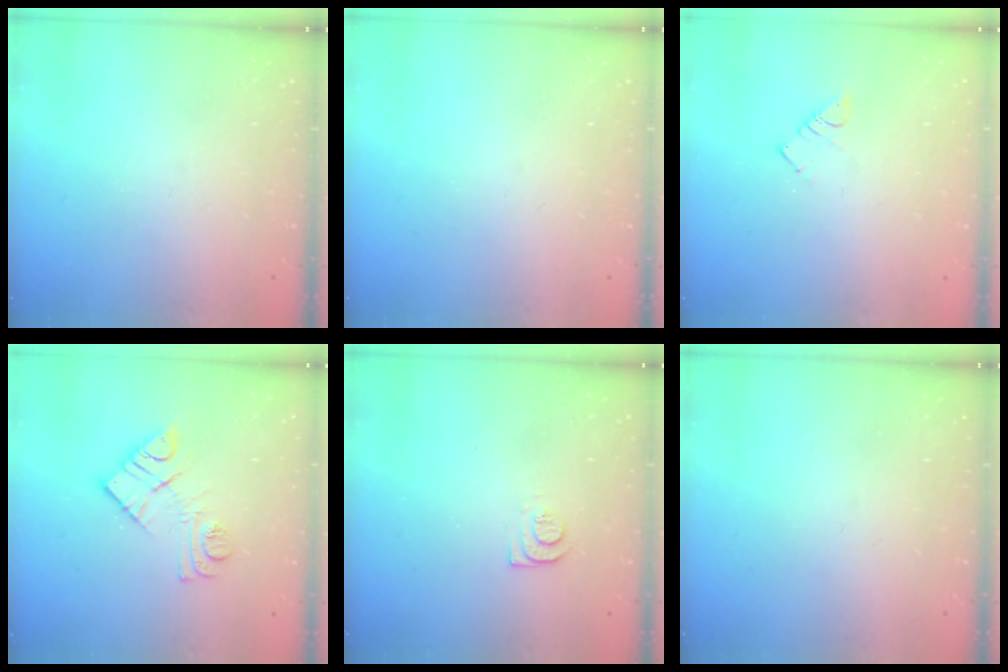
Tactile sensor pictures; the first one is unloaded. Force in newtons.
{"total": 0.0}
{"total": 2.9, "press": 2.9, "slide": 0.5}
{"total": 11.1, "press": 11.0, "slide": 0.8}
{"total": 6.7, "press": 6.6, "slide": 0.7}
{"total": 0.0}